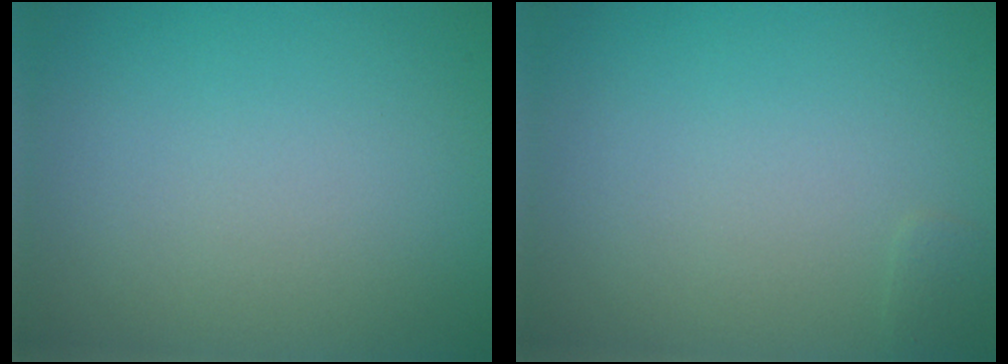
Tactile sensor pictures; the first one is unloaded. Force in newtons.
{"total": 0.5, "press": 0.5, "slide": 0.0}